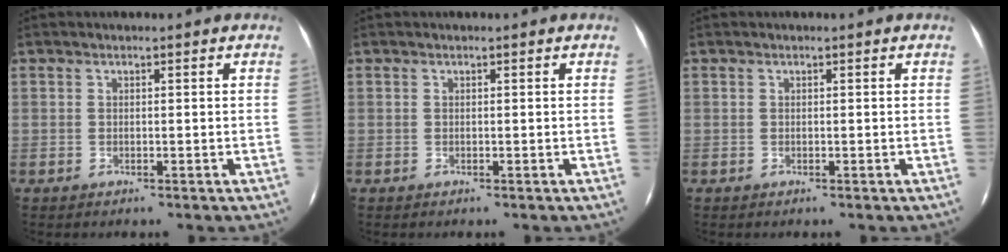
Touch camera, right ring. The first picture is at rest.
{"total": 0.0}
{"total": 0.0}